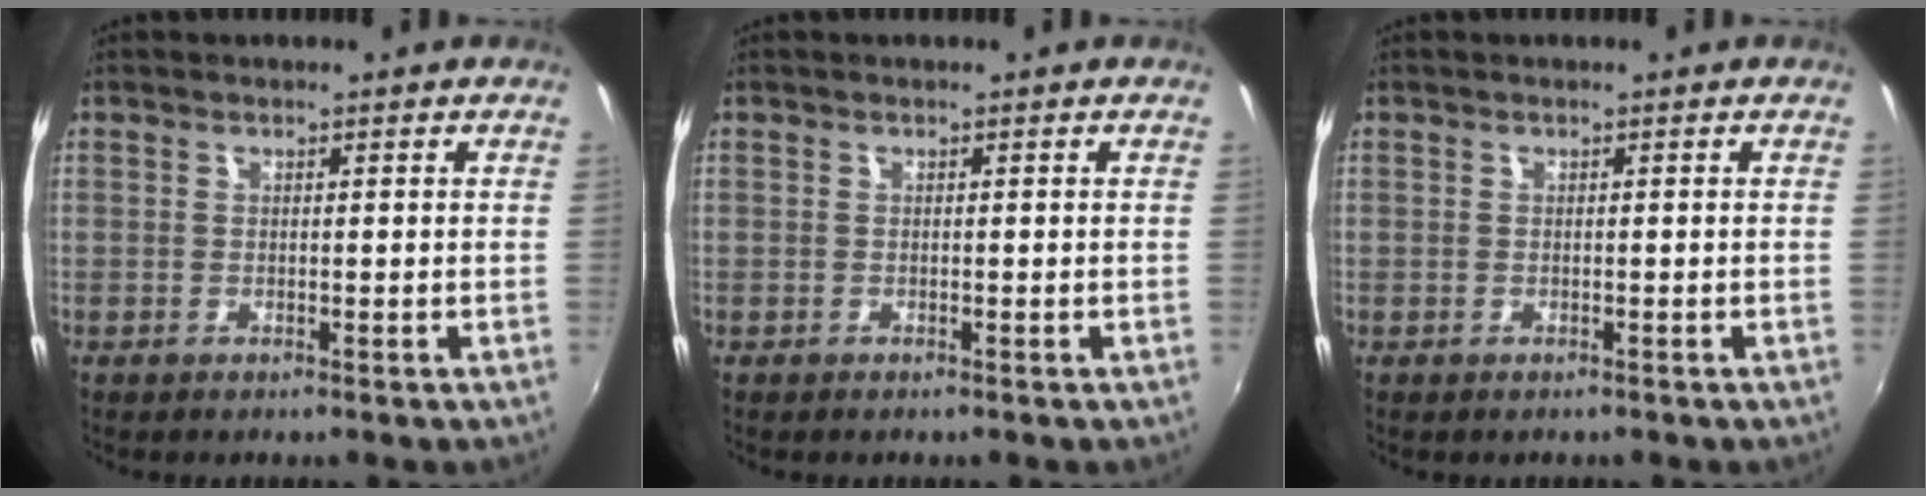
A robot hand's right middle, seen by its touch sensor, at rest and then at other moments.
{"total": 0.0}
{"total": 0.6, "force": [-0.3, 0.5, 0.0], "torque": [0.000, -0.003, -0.005]}